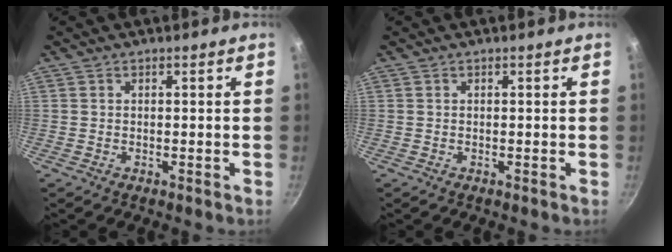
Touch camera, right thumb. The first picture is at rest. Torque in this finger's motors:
{"motor_torque": [0.00, 0.00, 0.04, -0.04, 0.00]}